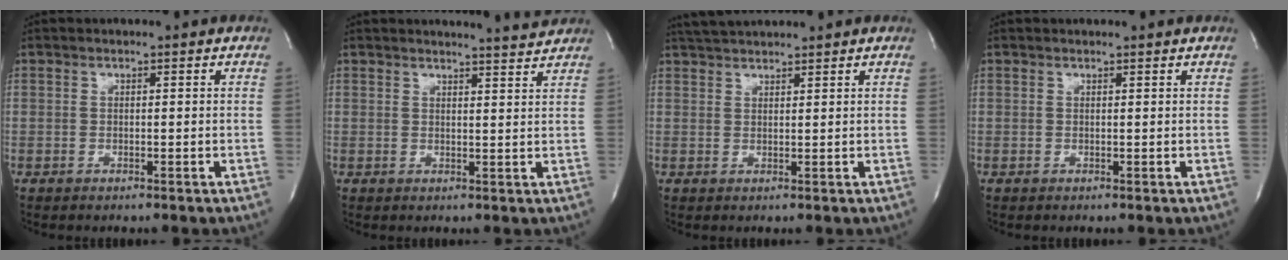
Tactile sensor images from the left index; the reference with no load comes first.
{"total": 3.8, "force": [3.7, -0.7, 0.0], "torque": [-0.011, -0.017, 0.038]}
{"total": 4.4, "force": [4.2, 0.2, 1.4], "torque": [-0.029, 0.028, 0.077]}
{"total": 0.9, "force": [0.9, 0.0, 0.0], "torque": [-0.008, -0.001, 0.008]}